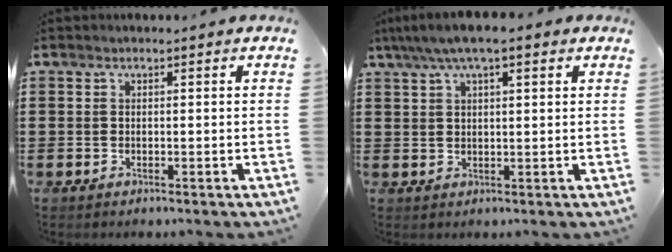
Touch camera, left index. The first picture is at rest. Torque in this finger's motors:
{"motor_torque": [1.64, -0.49, 0.89, 0.21]}